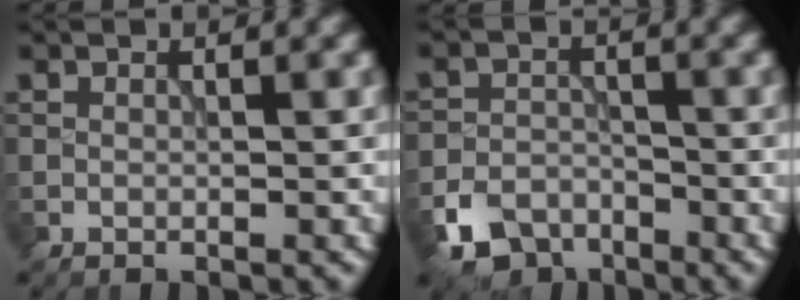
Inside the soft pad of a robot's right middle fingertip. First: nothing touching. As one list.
[{"total": 5.3, "force": [-3.8, 3.2, 1.9], "torque": [-0.033, -0.009, -0.072]}]